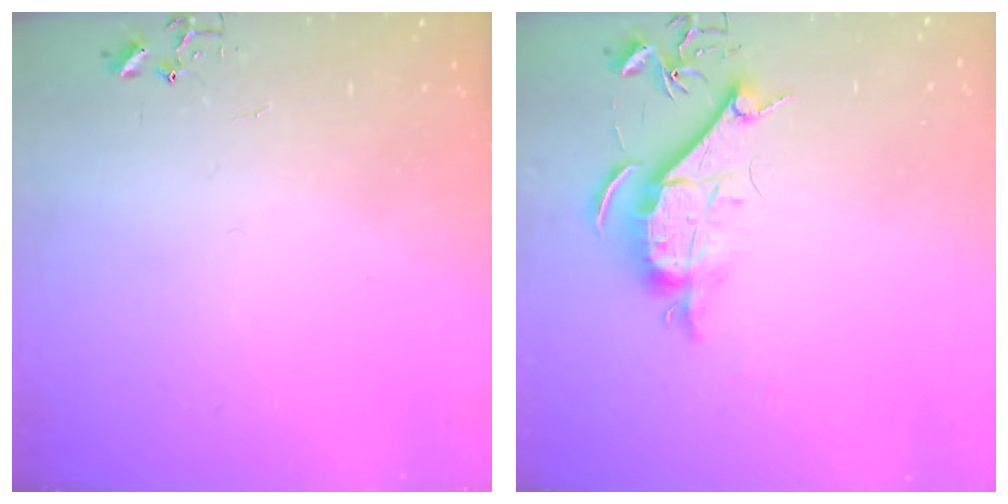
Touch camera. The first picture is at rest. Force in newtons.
{"total": 9.3, "press": 9.2, "slide": 1.1}